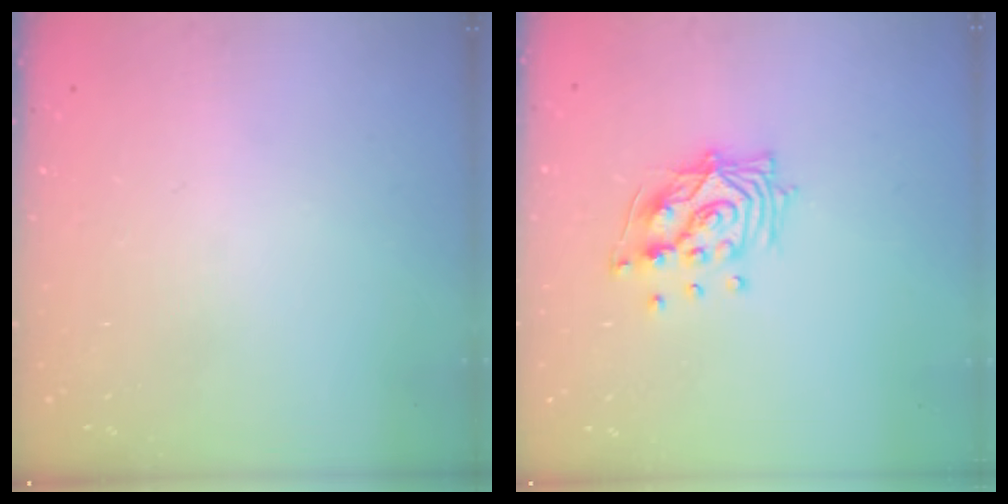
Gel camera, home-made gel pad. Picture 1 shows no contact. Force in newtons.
{"total": 12.6, "press": 12.5, "slide": 1.3}